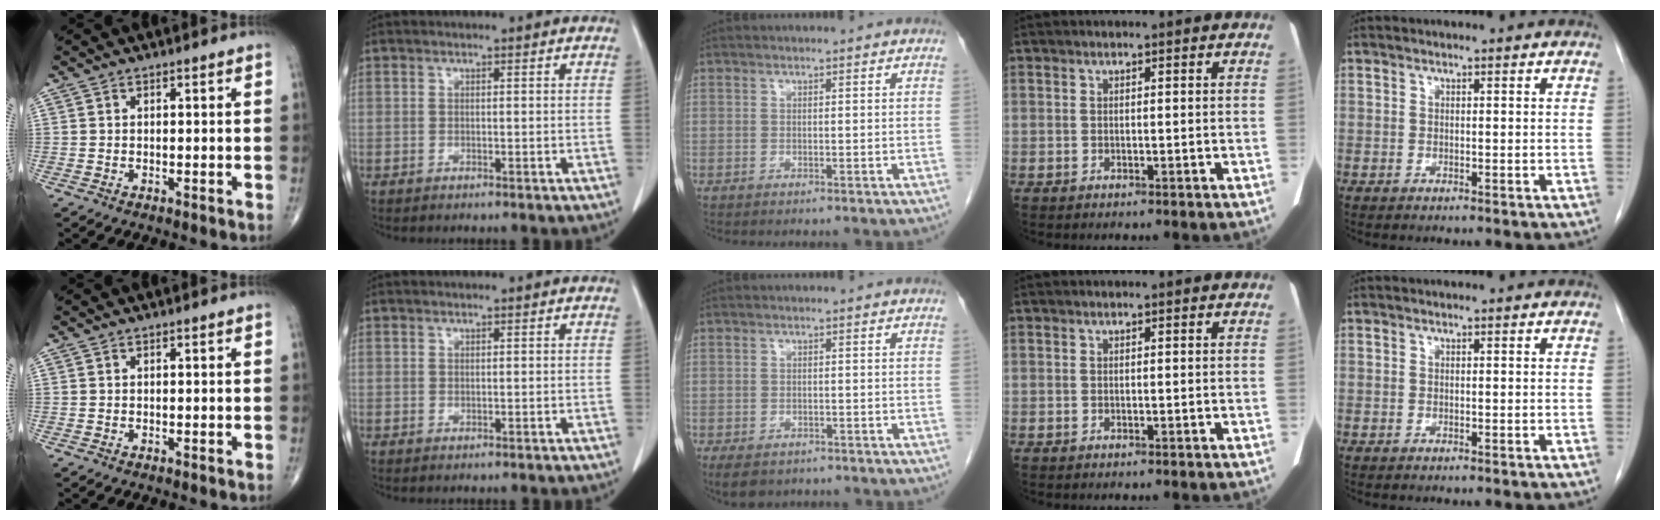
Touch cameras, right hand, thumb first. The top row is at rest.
{"middle": {"total": 5.8, "force": [-4.3, 3.1, 2.5], "torque": [-0.034, -0.005, -0.058]}}